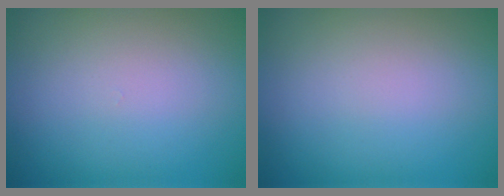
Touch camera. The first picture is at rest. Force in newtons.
{"total": 0.0}